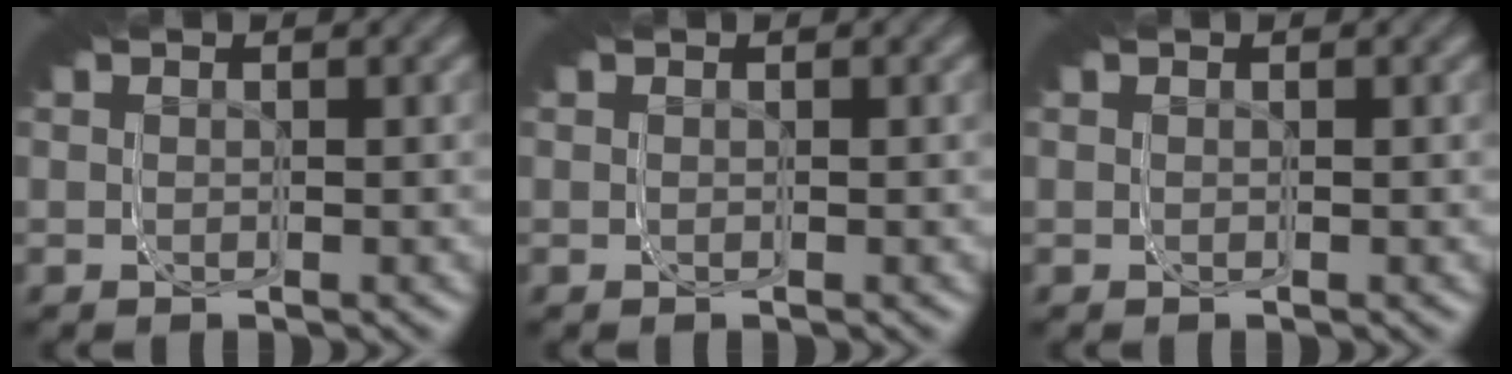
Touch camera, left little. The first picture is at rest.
{"total": 0.0}
{"total": 0.0}